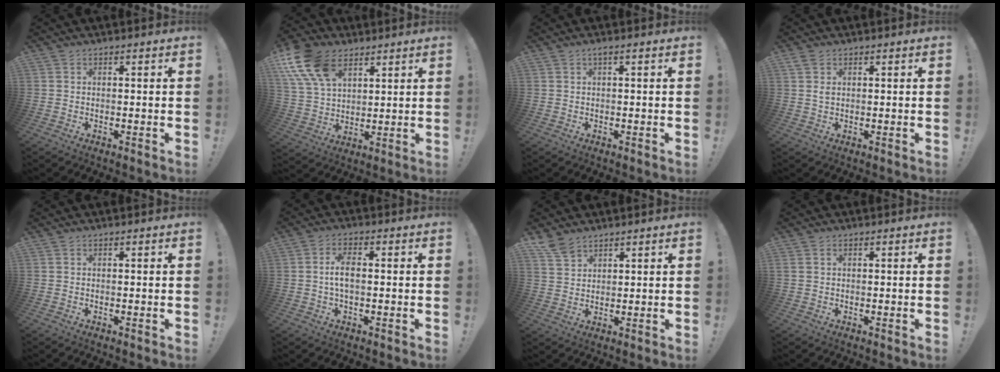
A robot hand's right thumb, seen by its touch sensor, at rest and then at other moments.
{"total": 15.8, "force": [8.4, 9.7, 9.2], "torque": [-0.196, -0.036, 0.159]}
{"total": 1.1, "force": [0.1, -0.1, 1.1], "torque": [-0.026, 0.003, 0.002]}
{"total": 2.0, "force": [1.0, 1.3, 1.2], "torque": [-0.026, 0.001, 0.019]}
{"total": 0.0}
{"total": 5.6, "force": [0.1, 2.5, 5.0], "torque": [-0.088, 0.005, -0.001]}
{"total": 5.7, "force": [4.6, 2.5, 2.1], "torque": [-0.031, -0.029, 0.087]}
{"total": 1.1, "force": [0.4, 0.8, 0.6], "torque": [-0.018, 0.005, 0.009]}